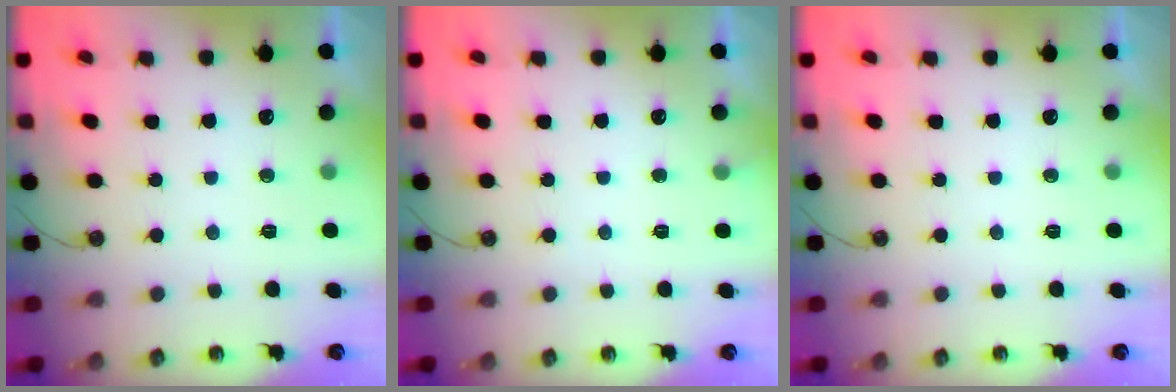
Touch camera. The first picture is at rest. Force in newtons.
{"total": 4.0, "press": 4.0, "slide": 0.3}
{"total": 0.0}